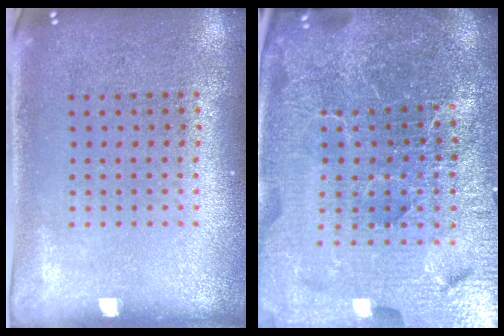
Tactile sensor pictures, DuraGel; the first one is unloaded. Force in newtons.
{"total": 6.5, "press": 5.8, "slide": 3.0}